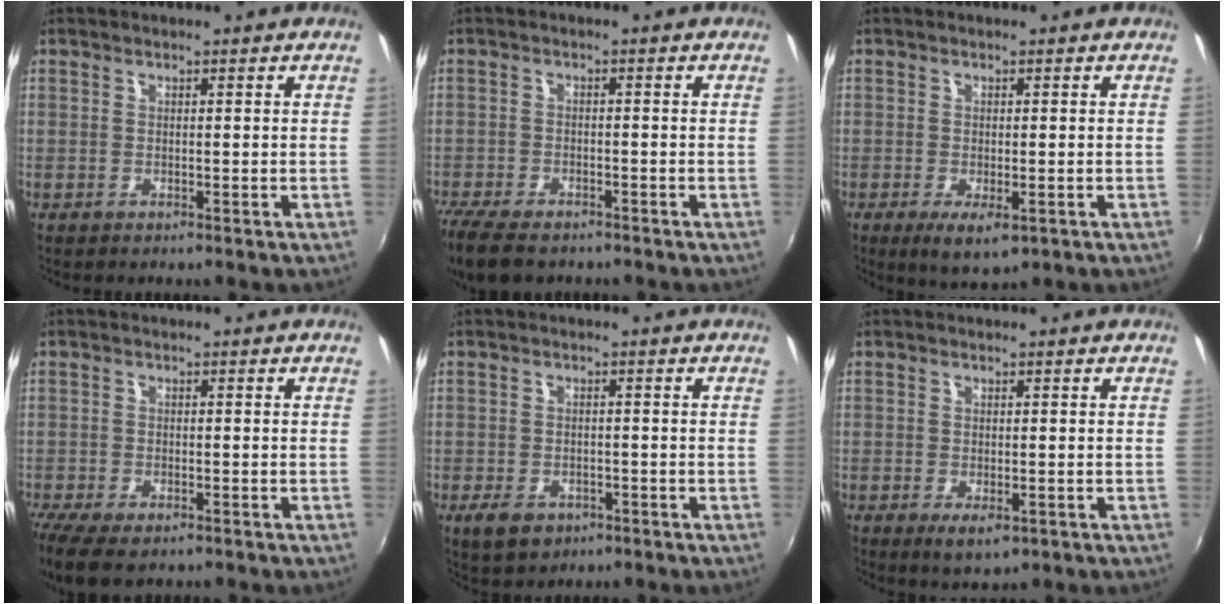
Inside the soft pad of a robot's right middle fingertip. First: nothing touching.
{"total": 9.5, "force": [-7.5, 3.5, 4.5], "torque": [-0.120, -0.034, -0.138]}
{"total": 4.9, "force": [-2.2, 2.0, 4.0], "torque": [-0.073, -0.022, -0.030]}
{"total": 8.9, "force": [-6.6, 3.0, 5.2], "torque": [-0.129, -0.045, -0.119]}
{"total": 5.5, "force": [-3.1, 3.5, 2.9], "torque": [-0.070, -0.013, -0.049]}
{"total": 3.5, "force": [-1.4, 1.8, 2.7], "torque": [-0.049, -0.013, -0.018]}